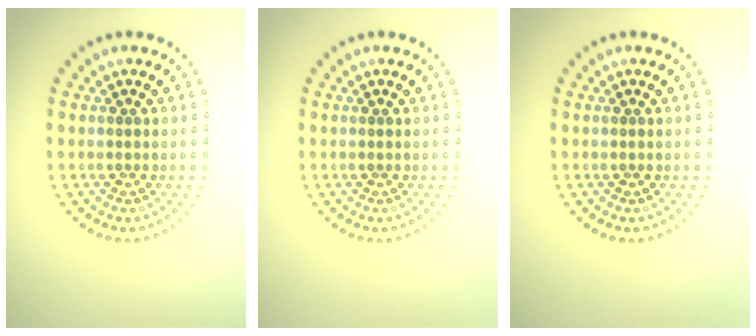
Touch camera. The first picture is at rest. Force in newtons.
{"total": 0.0}
{"total": 0.0}